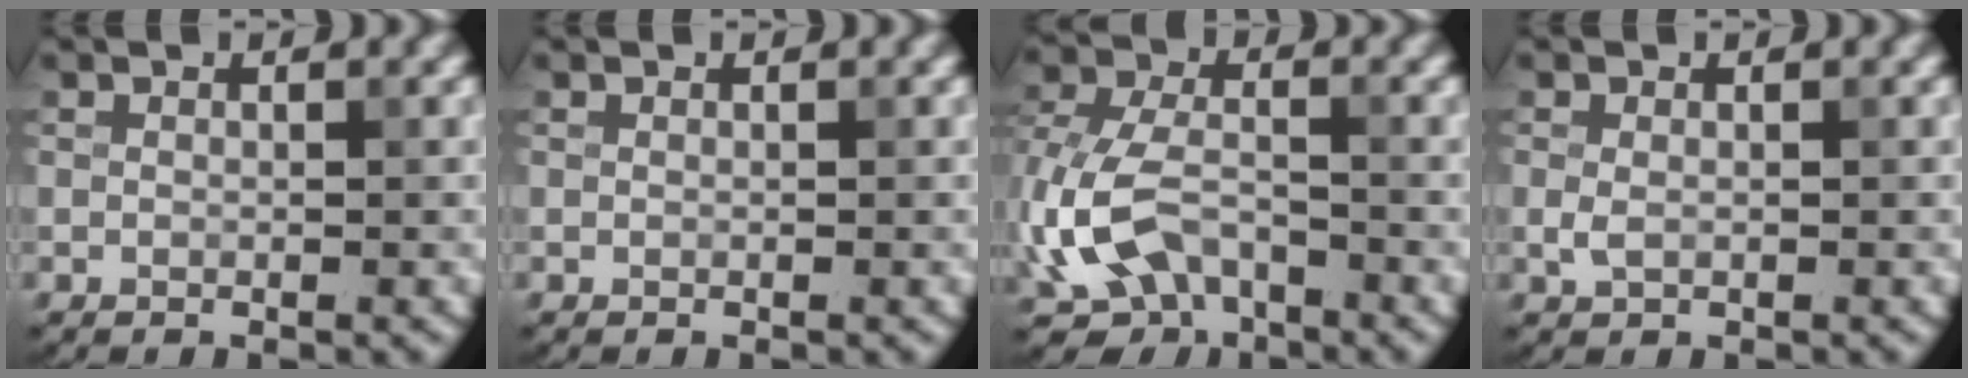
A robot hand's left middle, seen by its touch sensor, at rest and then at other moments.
{"total": 0.0}
{"total": 7.7, "force": [-3.3, 4.9, 5.0], "torque": [-0.111, -0.002, -0.074]}
{"total": 1.0, "force": [-0.1, 0.7, 0.8], "torque": [-0.019, -0.001, -0.003]}